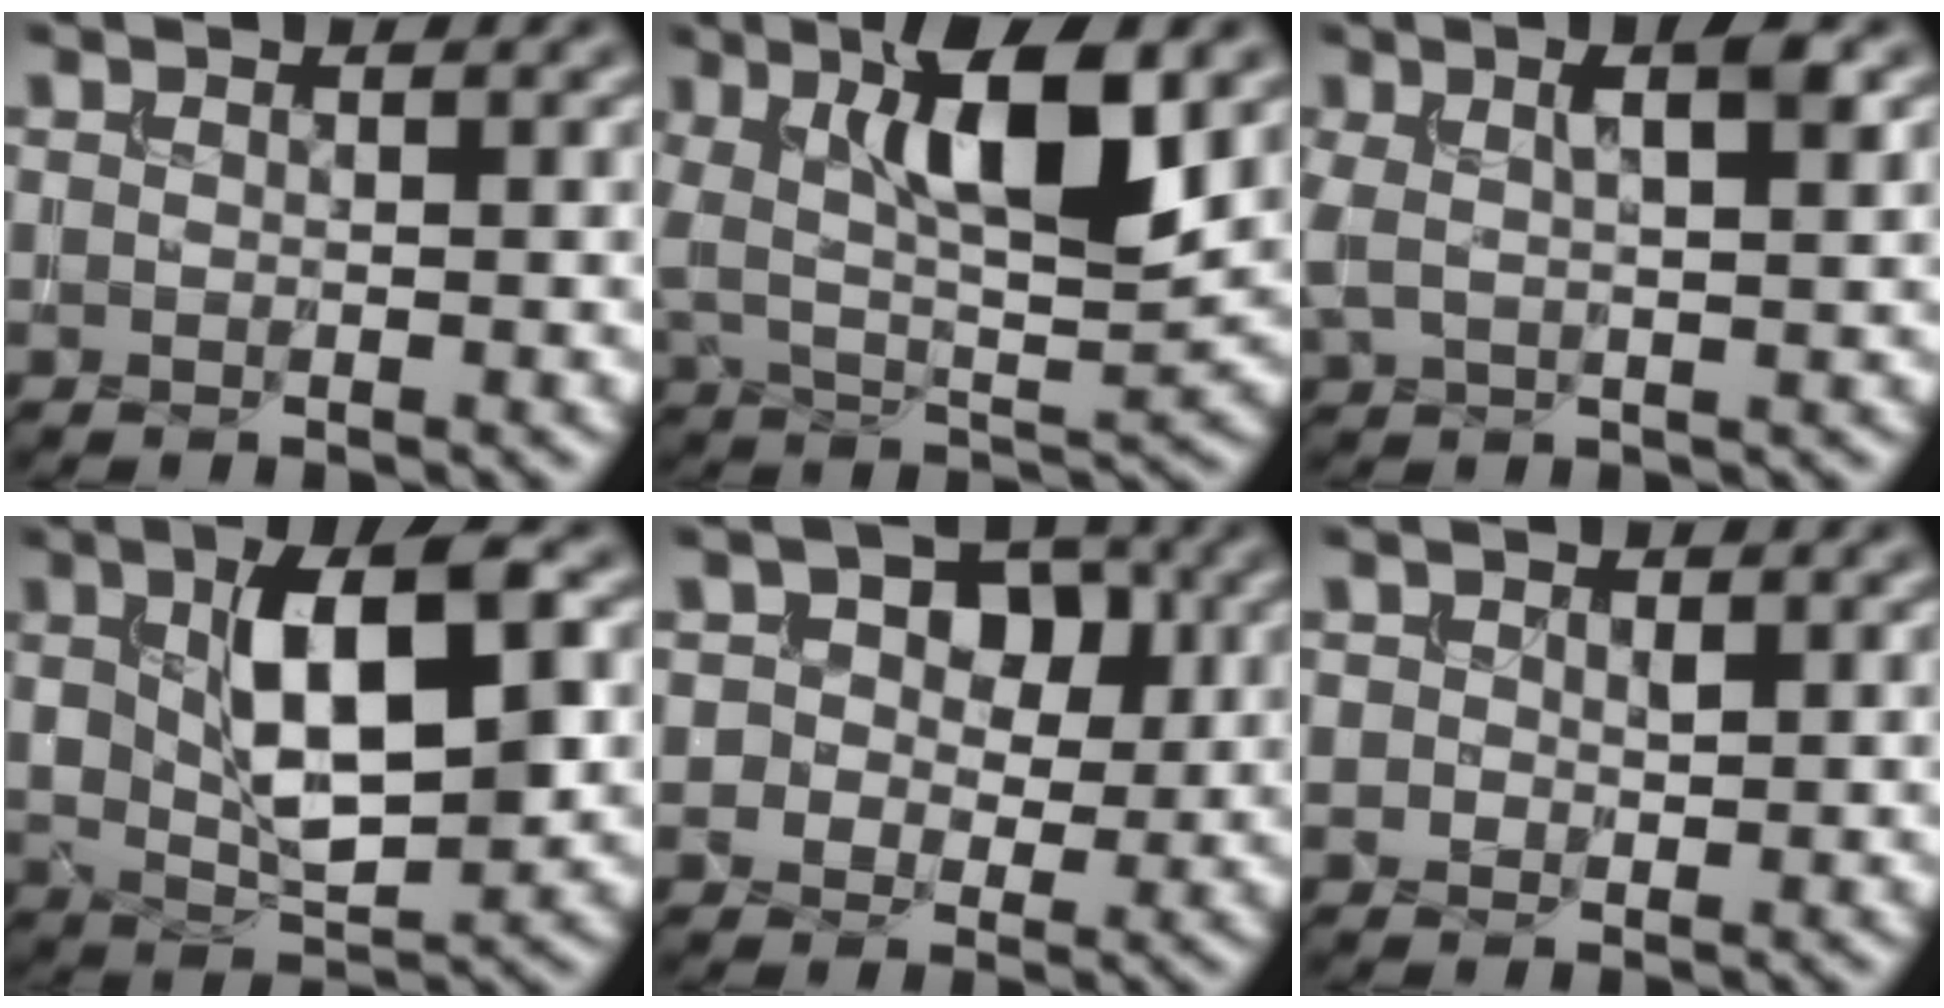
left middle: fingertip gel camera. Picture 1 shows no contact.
{"total": 9.5, "force": [3.0, 3.1, 8.4], "torque": [-0.146, 0.002, 0.049]}
{"total": 4.6, "force": [1.5, 1.4, 4.1], "torque": [-0.079, 0.006, 0.024]}
{"total": 8.6, "force": [1.7, 3.6, 7.6], "torque": [-0.134, 0.004, 0.029]}
{"total": 4.9, "force": [1.1, 3.8, 2.9], "torque": [-0.032, 0.008, 0.000]}
{"total": 0.9, "force": [0.2, 0.8, 0.5], "torque": [-0.007, -0.003, 0.001]}